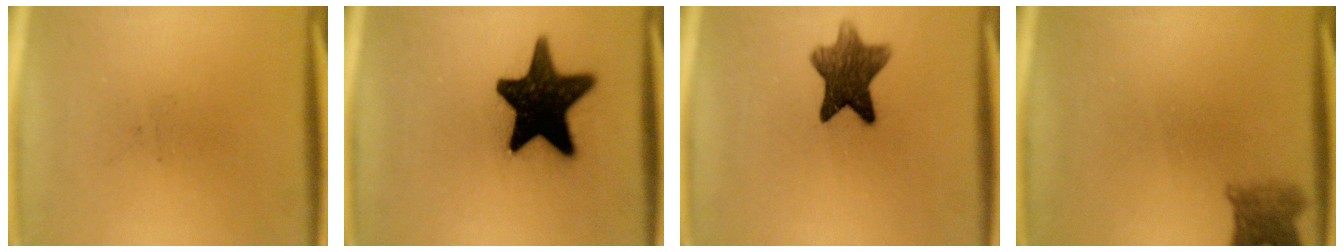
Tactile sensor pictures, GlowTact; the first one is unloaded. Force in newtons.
{"total": 18.5}
{"total": 8.9}
{"total": 3.8}